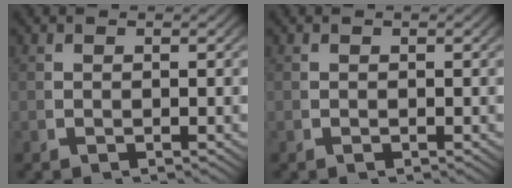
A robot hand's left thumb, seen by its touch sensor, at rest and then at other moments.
{"total": 0.0}